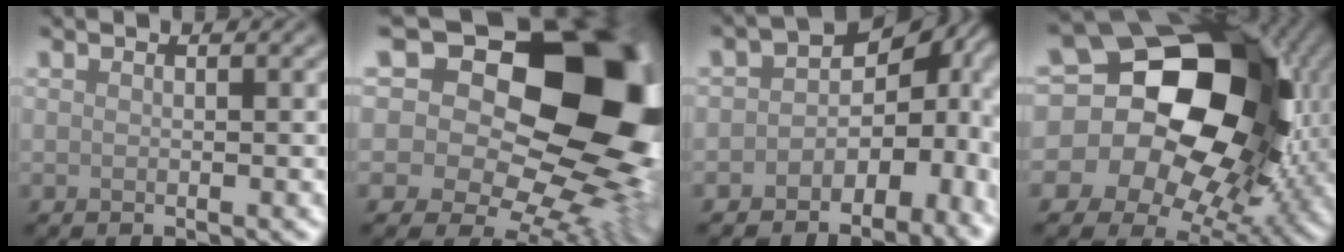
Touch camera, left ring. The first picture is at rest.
{"total": 22.7, "force": [7.5, 16.3, 13.8], "torque": [-0.195, 0.063, 0.109]}
{"total": 7.6, "force": [-2.1, 5.6, 4.7], "torque": [-0.028, 0.005, -0.038]}
{"total": 21.1, "force": [2.3, 16.1, 13.5], "torque": [-0.209, 0.020, 0.022]}